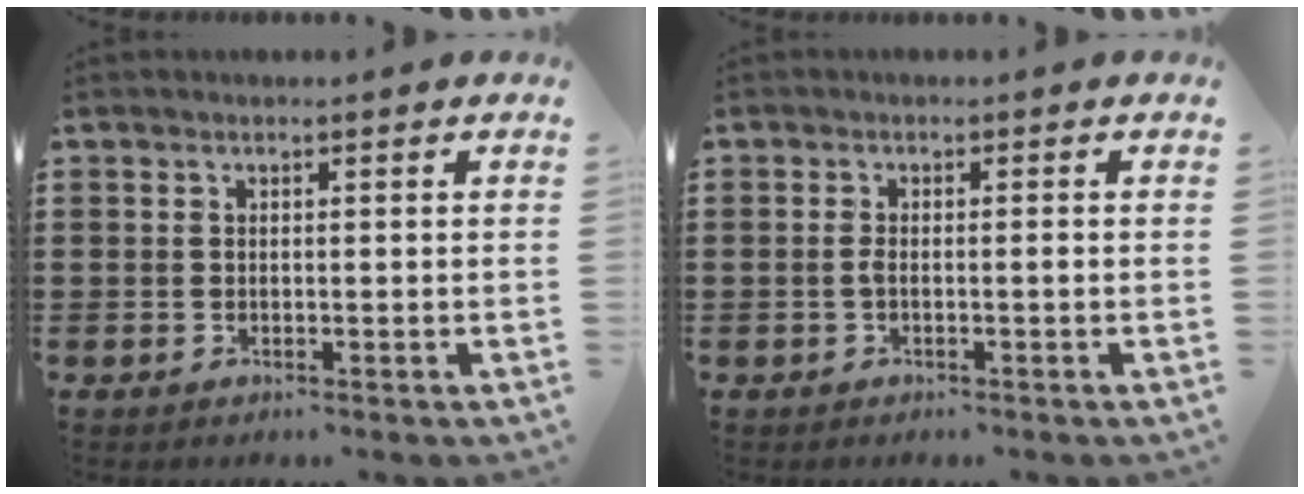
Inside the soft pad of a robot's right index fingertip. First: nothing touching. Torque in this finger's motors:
{"motor_torque": [0.56, -0.29, 0.21, 0.07]}